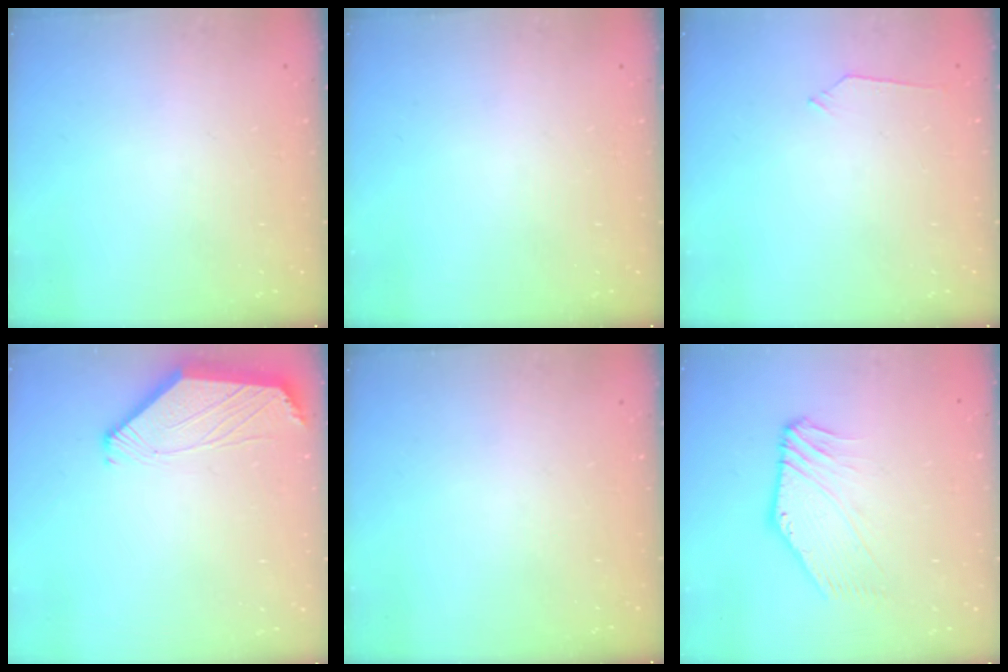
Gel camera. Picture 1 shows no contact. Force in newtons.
{"total": 0.0}
{"total": 4.6, "press": 4.5, "slide": 0.7}
{"total": 0.0}
{"total": 0.0}
{"total": 0.6, "press": 0.4, "slide": 0.4}